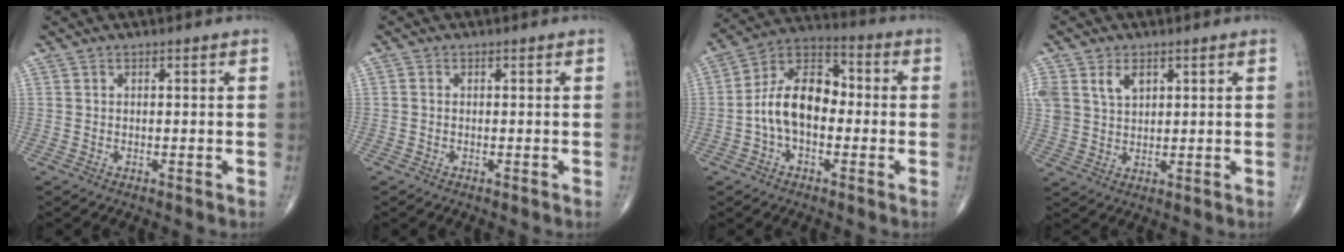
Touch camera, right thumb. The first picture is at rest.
{"total": 0.5, "force": [-0.1, 0.4, 0.4], "torque": [-0.006, 0.000, -0.006]}
{"total": 12.8, "force": [-1.4, 7.9, 10.0], "torque": [-0.164, 0.042, -0.037]}
{"total": 7.9, "force": [3.3, 5.4, 4.7], "torque": [-0.093, -0.004, 0.072]}